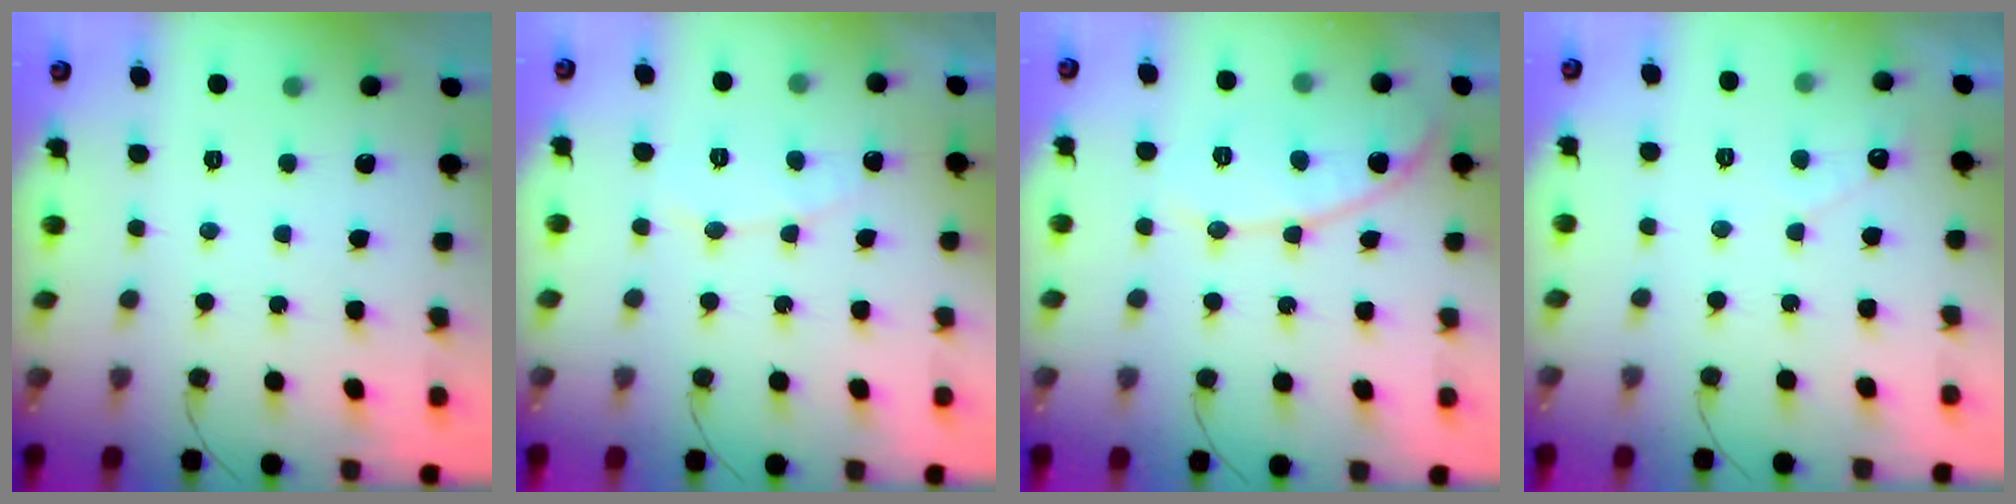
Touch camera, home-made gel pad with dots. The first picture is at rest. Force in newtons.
{"total": 5.8, "press": 5.8, "slide": 0.2}
{"total": 10.2, "press": 10.2, "slide": 0.4}
{"total": 2.5, "press": 2.5, "slide": 0.0}